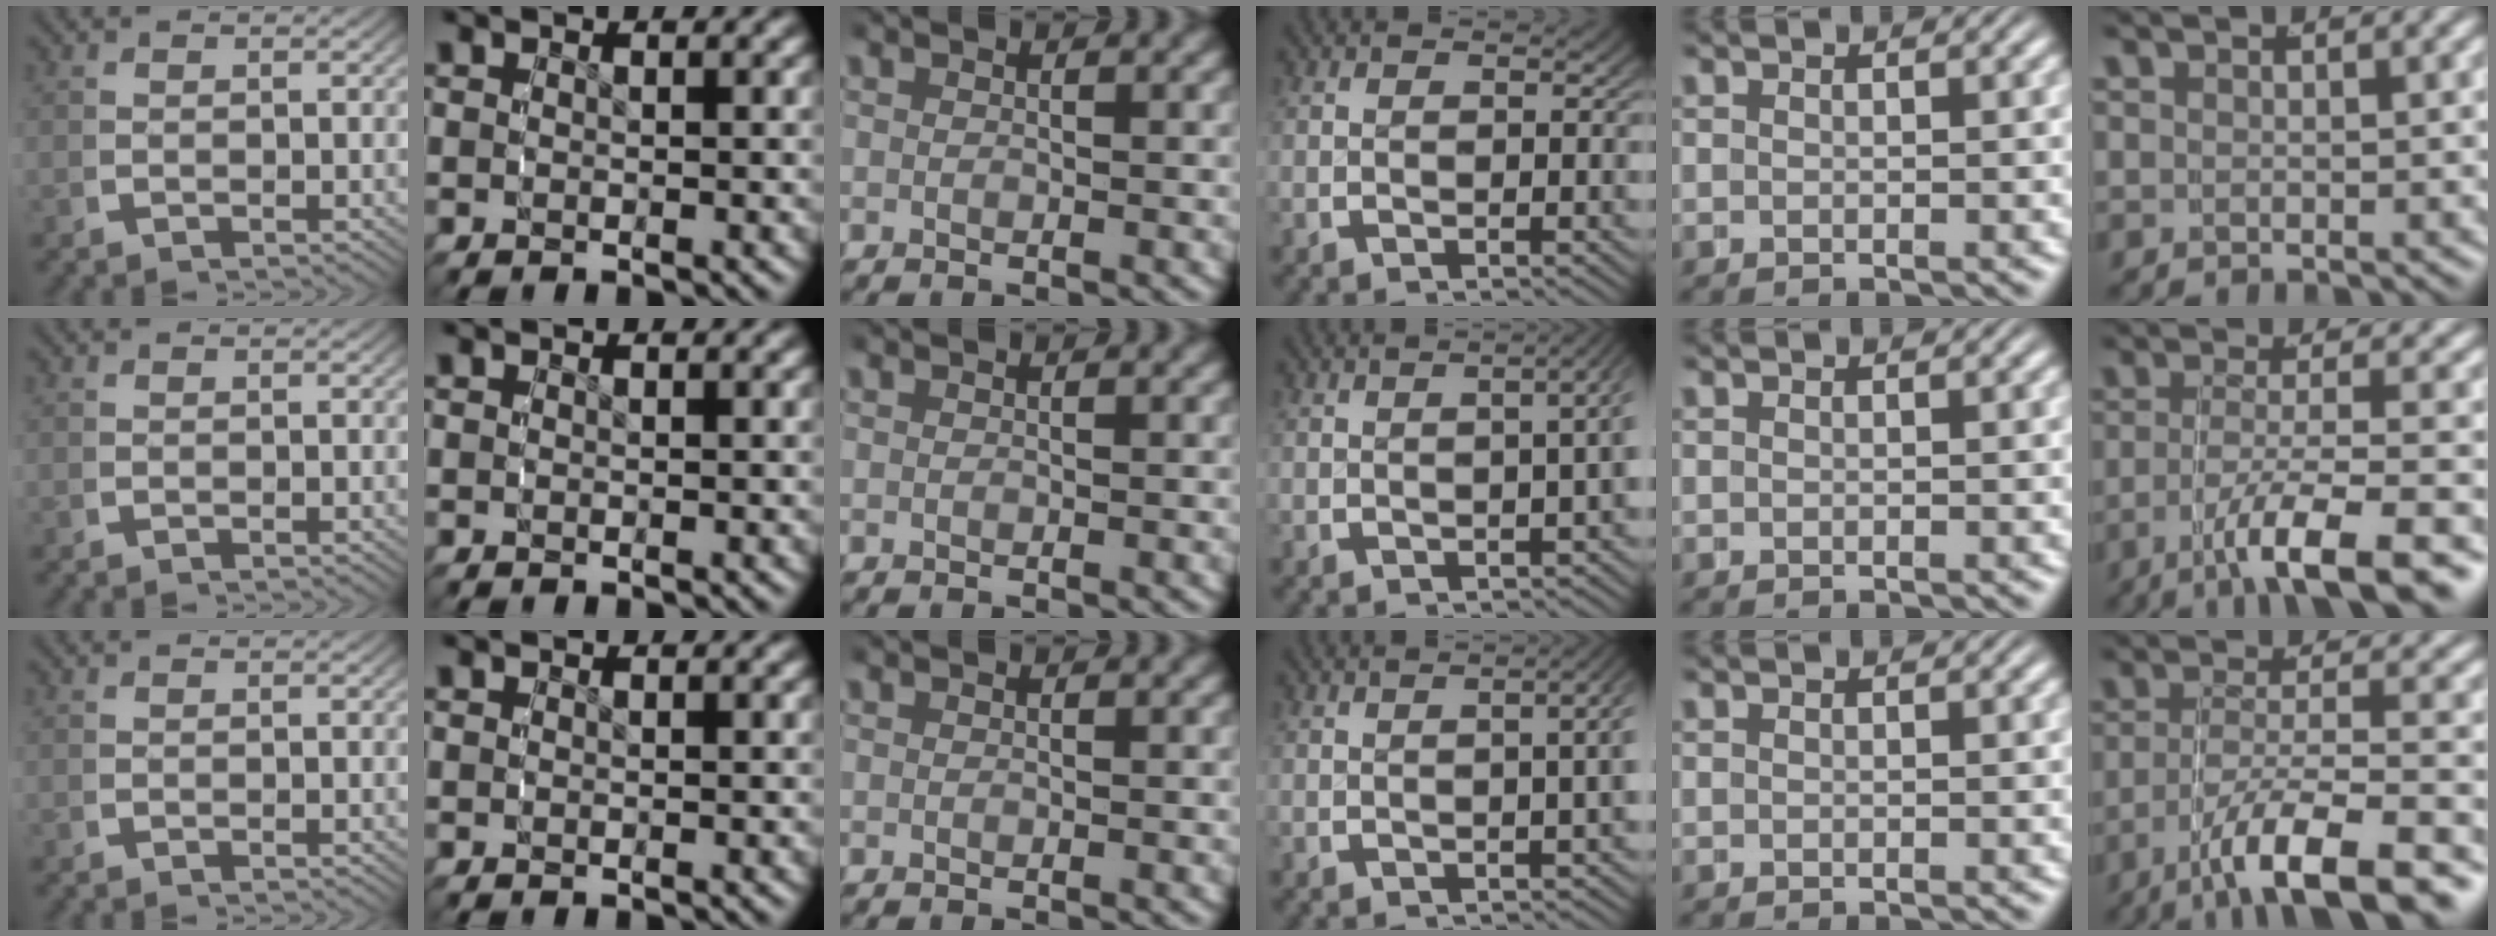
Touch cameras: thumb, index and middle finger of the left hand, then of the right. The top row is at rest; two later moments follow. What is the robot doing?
{"motion": "grasp_and_lifting", "object": "dispenser bottle"}